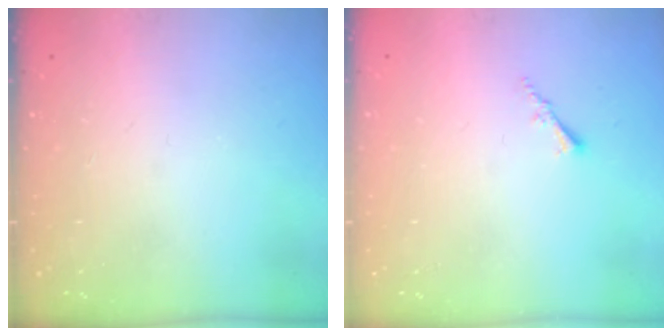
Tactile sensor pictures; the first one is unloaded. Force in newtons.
{"total": 1.5, "press": 1.5, "slide": 0.4}